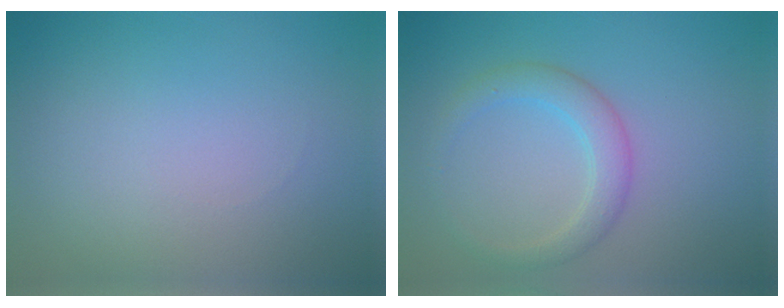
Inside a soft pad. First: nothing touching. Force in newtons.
{"total": 2.8, "press": 2.8, "slide": 0.2}